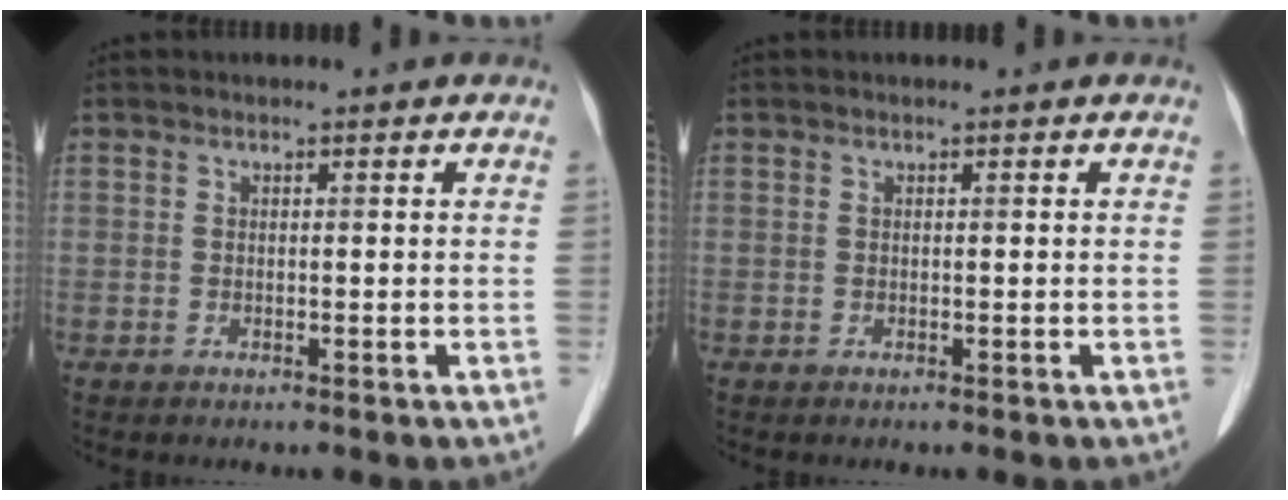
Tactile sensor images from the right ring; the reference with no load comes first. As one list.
[{"total": 0.0}]